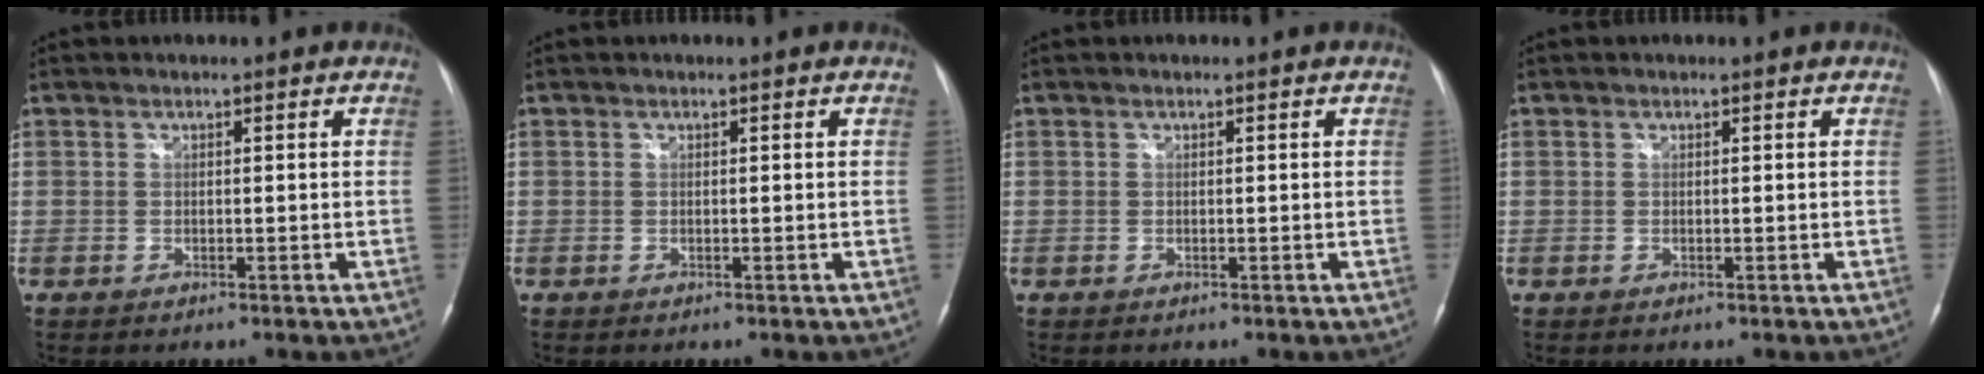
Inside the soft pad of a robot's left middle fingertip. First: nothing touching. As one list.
[{"total": 0.0}, {"total": 0.0}, {"total": 0.0}]